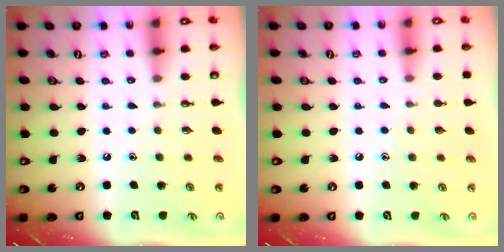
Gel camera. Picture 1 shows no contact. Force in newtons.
{"total": 4.1, "press": 4.0, "slide": 0.5}